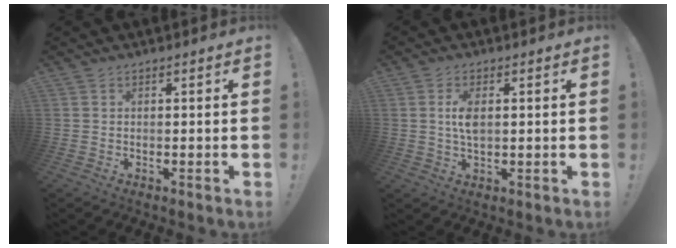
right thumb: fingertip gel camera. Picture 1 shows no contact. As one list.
[{"total": 4.6, "force": [0.5, 2.1, 4.0], "torque": [-0.070, -0.001, 0.004]}]